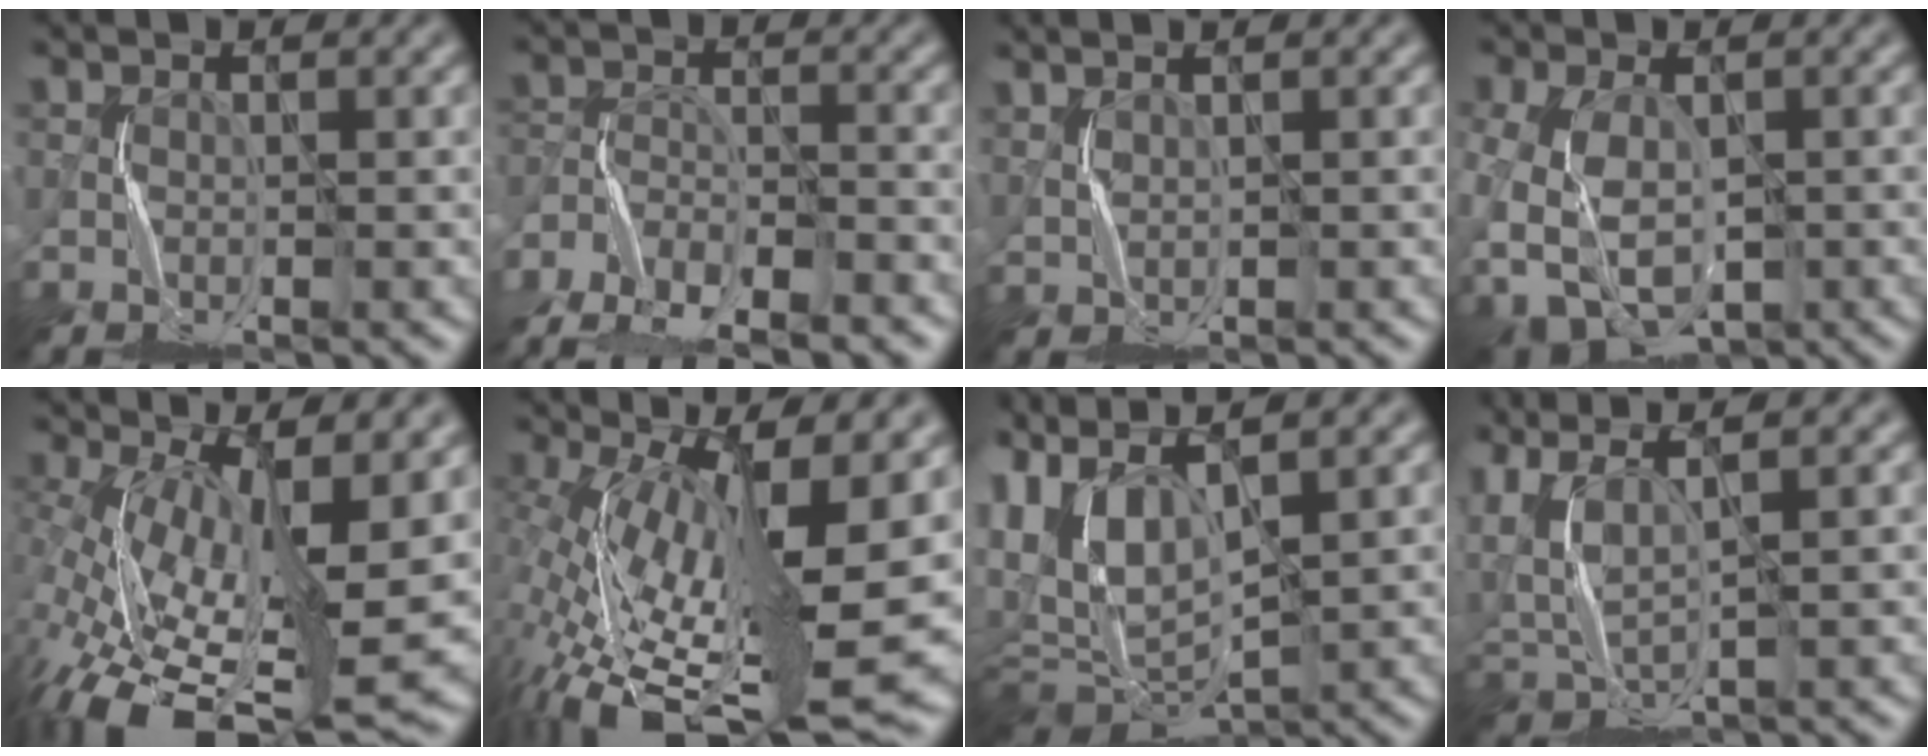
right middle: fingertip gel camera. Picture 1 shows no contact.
{"total": 9.8, "force": [-8.8, 2.9, 3.1], "torque": [-0.048, -0.012, -0.153]}
{"total": 1.3, "force": [1.3, 0.3, -0.1], "torque": [-0.006, 0.001, 0.029]}
{"total": 8.7, "force": [-4.0, 5.4, 5.5], "torque": [-0.129, -0.047, -0.053]}
{"total": 12.4, "force": [-3.0, 5.6, 10.6], "torque": [-0.211, -0.037, -0.043]}
{"total": 14.9, "force": [-3.6, 5.4, 13.5], "torque": [-0.257, -0.013, -0.056]}
{"total": 9.8, "force": [1.9, 5.7, 7.7], "torque": [-0.171, -0.001, 0.052]}
{"total": 4.7, "force": [1.8, 2.2, 3.7], "torque": [-0.102, 0.007, 0.041]}